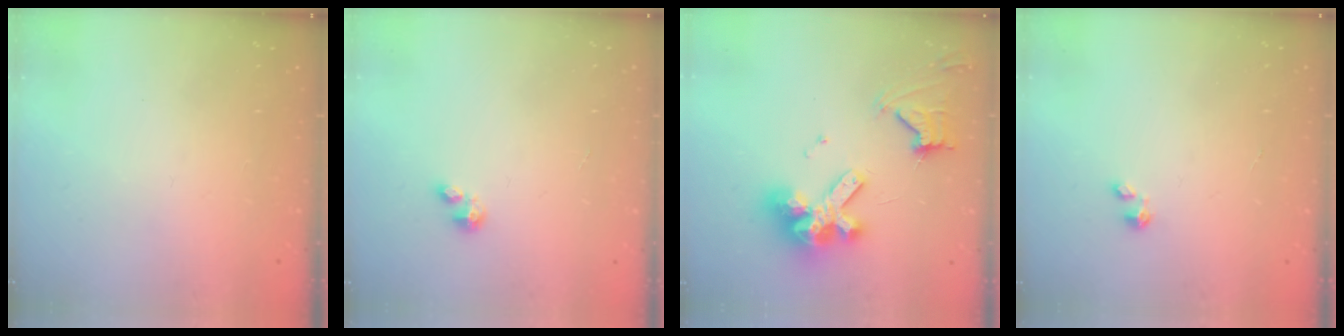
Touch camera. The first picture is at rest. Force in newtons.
{"total": 1.7, "press": 1.7, "slide": 0.4}
{"total": 15.7, "press": 15.6, "slide": 1.7}
{"total": 0.0}